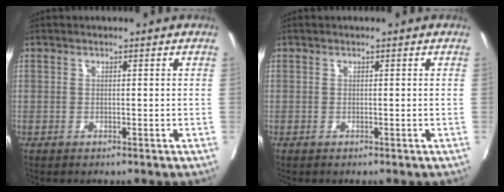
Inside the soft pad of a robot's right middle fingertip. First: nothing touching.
{"total": 0.0}